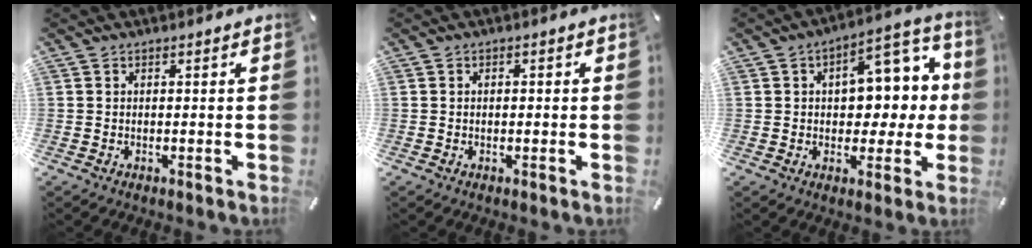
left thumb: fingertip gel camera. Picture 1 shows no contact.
{"total": 0.9, "force": [-0.2, 0.6, 0.6], "torque": [-0.012, 0.003, -0.005]}
{"total": 13.6, "force": [2.6, 8.7, 10.2], "torque": [-0.112, -0.014, 0.044]}